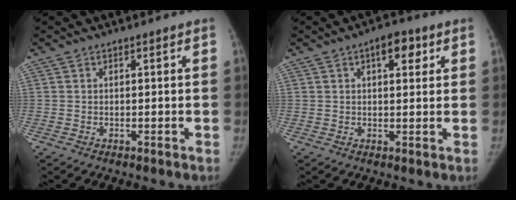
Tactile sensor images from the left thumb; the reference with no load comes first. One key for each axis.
{"total": 5.2, "fx": 2.3, "fy": 2.5, "fz": 3.9, "tx": -0.033, "ty": -0.003, "tz": 0.026}